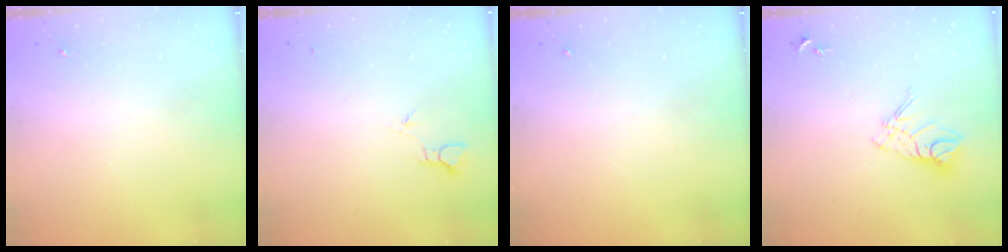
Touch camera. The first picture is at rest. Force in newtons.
{"total": 1.9, "press": 1.9, "slide": 0.1}
{"total": 0.0}
{"total": 10.9, "press": 10.8, "slide": 0.9}